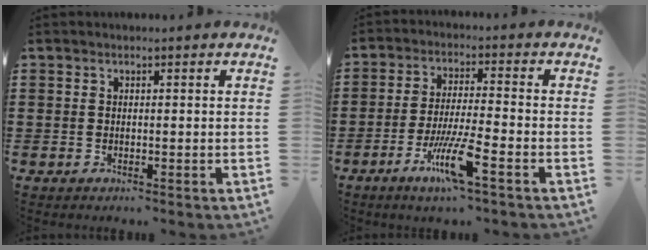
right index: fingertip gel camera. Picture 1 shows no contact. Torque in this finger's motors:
{"motor_torque": [0.87, -0.28, 0.26, 0.07]}